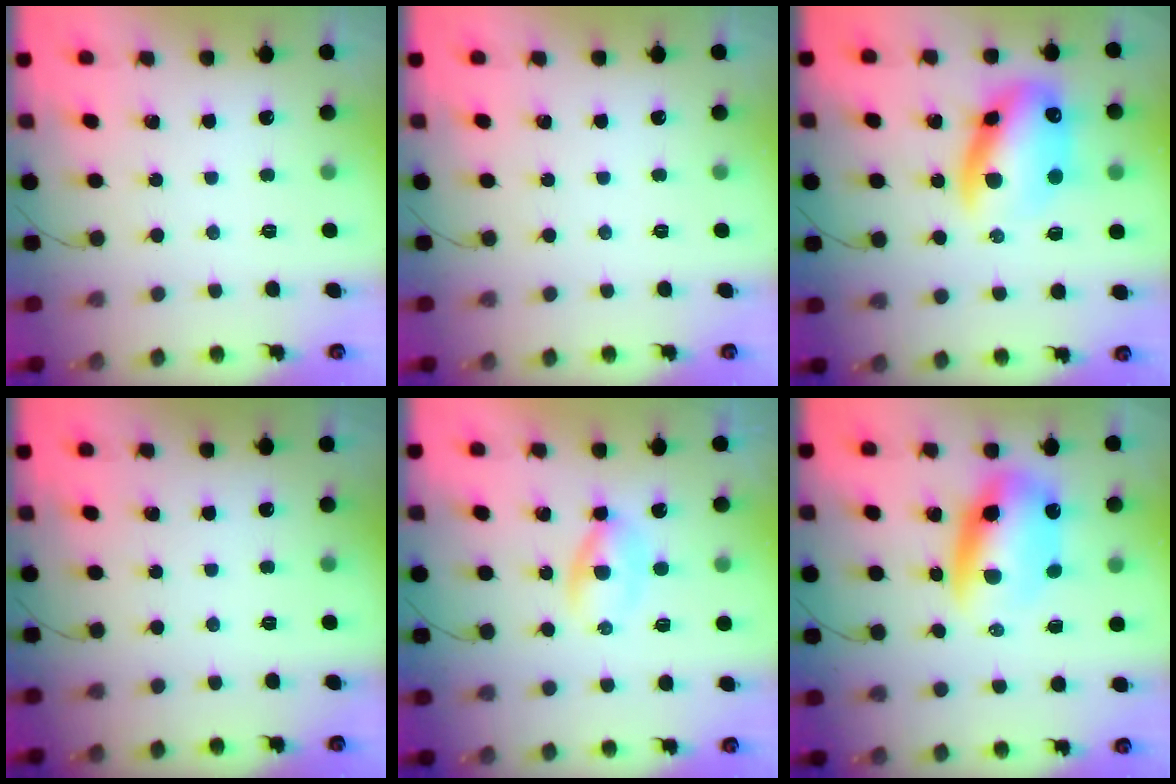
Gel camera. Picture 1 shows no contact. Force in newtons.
{"total": 0.0}
{"total": 15.9, "press": 15.4, "slide": 3.6}
{"total": 0.0}
{"total": 2.8, "press": 2.5, "slide": 1.3}
{"total": 11.0, "press": 10.7, "slide": 2.7}